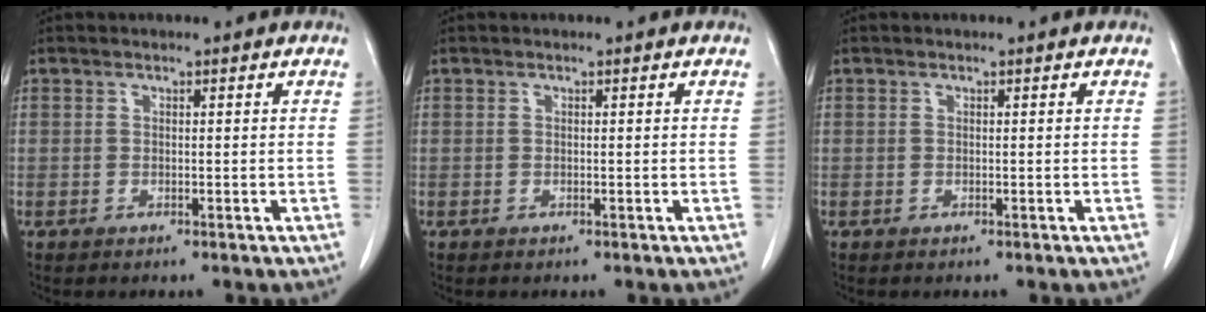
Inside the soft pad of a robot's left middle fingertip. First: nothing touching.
{"total": 0.0}
{"total": 0.0}